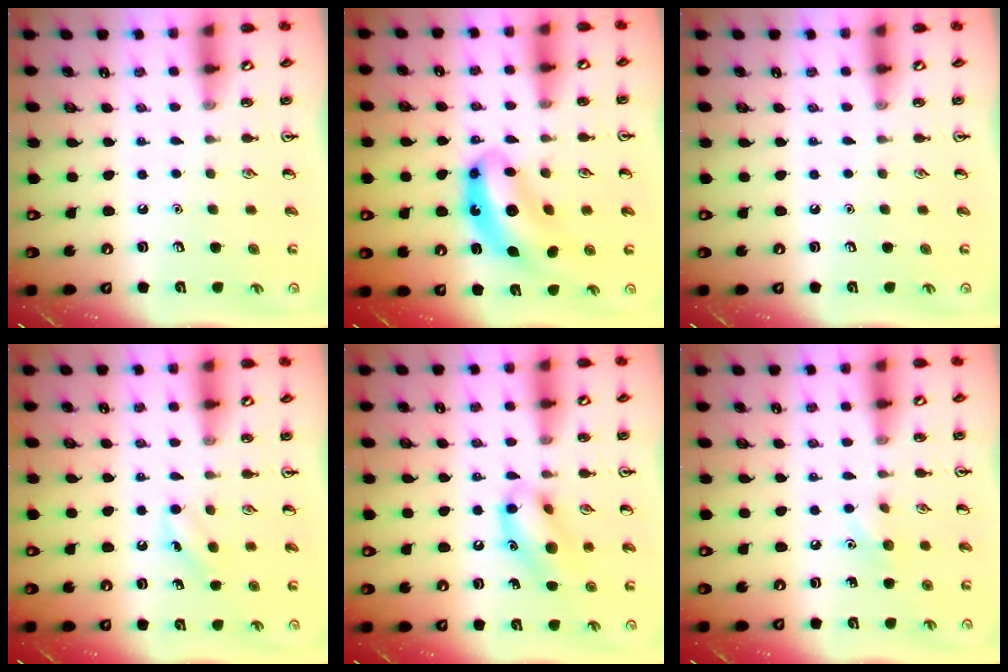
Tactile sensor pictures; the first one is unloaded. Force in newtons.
{"total": 10.5, "press": 9.9, "slide": 3.5}
{"total": 0.0}
{"total": 5.1, "press": 4.9, "slide": 1.3}
{"total": 11.8, "press": 11.6, "slide": 2.1}
{"total": 6.4, "press": 6.1, "slide": 2.1}